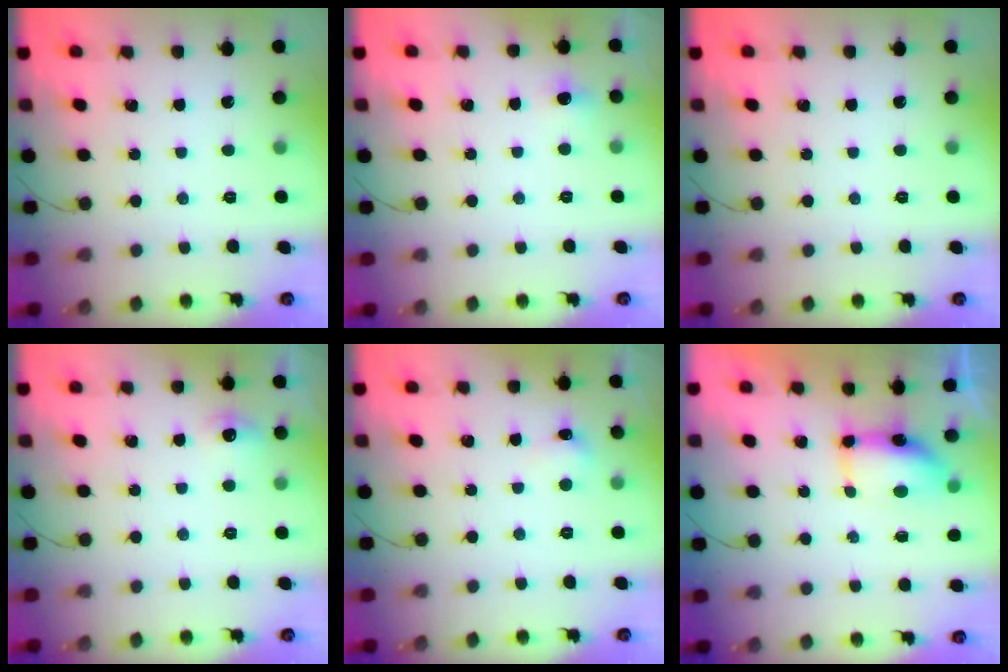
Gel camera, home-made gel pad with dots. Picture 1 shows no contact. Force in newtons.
{"total": 9.1, "press": 4.3, "slide": 8.1}
{"total": 0.0}
{"total": 6.1, "press": 5.9, "slide": 1.6}
{"total": 4.8, "press": 4.5, "slide": 1.4}
{"total": 7.3, "press": 7.2, "slide": 1.1}